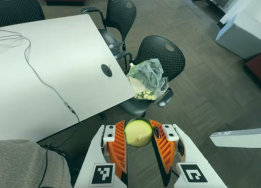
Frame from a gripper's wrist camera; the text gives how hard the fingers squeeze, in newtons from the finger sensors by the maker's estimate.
{"total": 11.3, "left": 11.4, "right": 11.3}